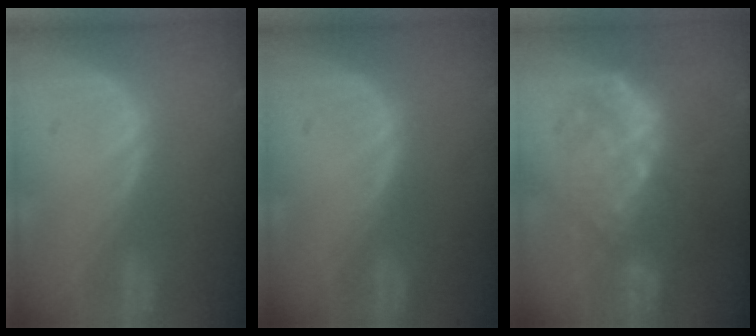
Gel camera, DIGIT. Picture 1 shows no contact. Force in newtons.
{"total": 0.0}
{"total": 9.3, "press": 8.6, "slide": 3.5}